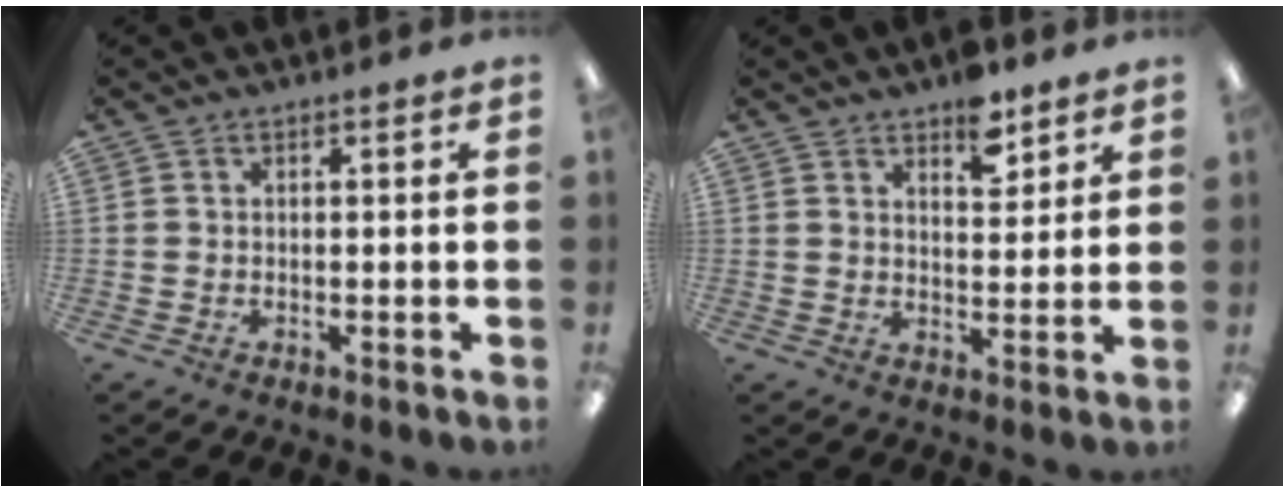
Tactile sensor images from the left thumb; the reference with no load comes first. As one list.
[{"total": 7.6, "force": [5.5, 3.6, 3.9], "torque": [-0.034, -0.033, 0.090]}]